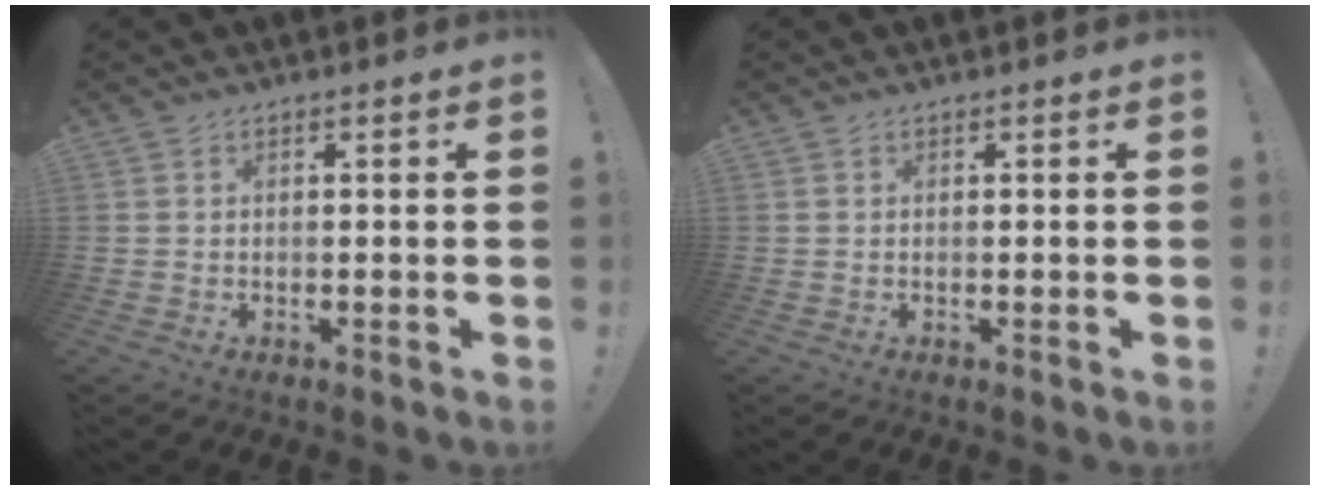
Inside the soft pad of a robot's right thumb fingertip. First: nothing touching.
{"total": 0.0}